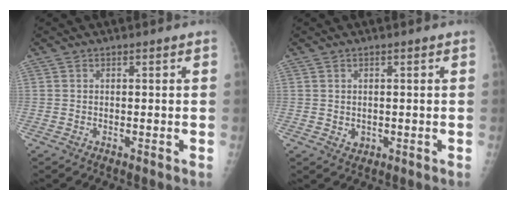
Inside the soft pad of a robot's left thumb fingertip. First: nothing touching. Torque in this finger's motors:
{"motor_torque": [-0.34, 0.35, -0.11, -0.08, 0.00]}